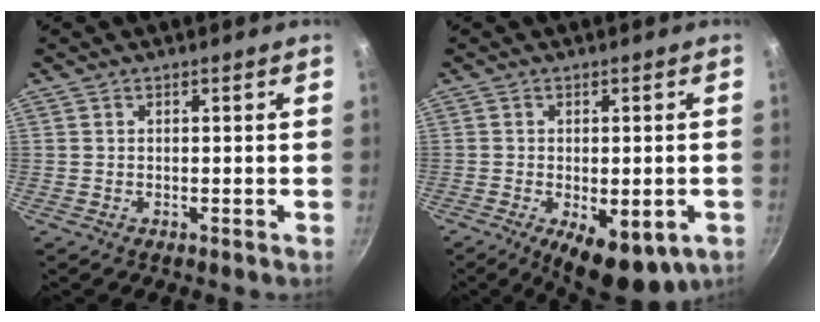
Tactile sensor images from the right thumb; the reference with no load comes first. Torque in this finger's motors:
{"motor_torque": [0.28, 0.31, 0.02, -0.04, 0.21]}